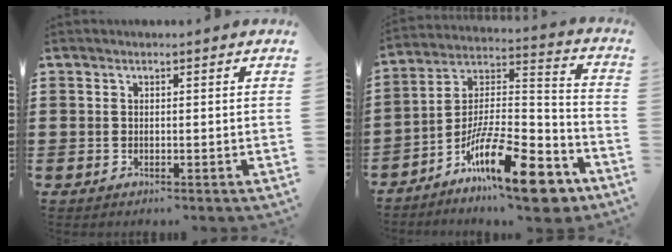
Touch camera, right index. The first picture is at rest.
{"total": 17.1, "force": [-11.4, 3.8, 12.2], "torque": [-0.206, 0.035, -0.196]}